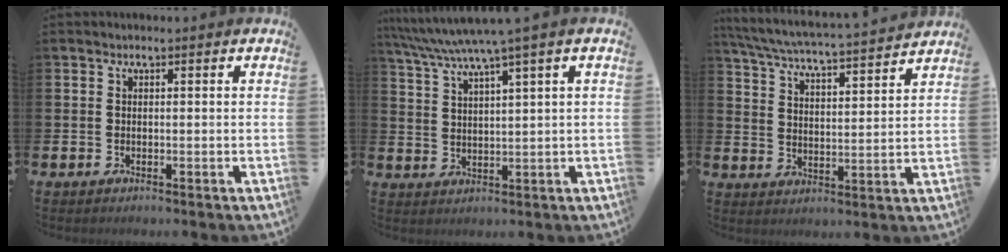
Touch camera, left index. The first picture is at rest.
{"total": 5.5, "force": [4.3, -0.3, 3.4], "torque": [-0.085, -0.015, 0.071]}
{"total": 5.5, "force": [5.3, 0.0, 1.6], "torque": [-0.058, -0.046, 0.087]}